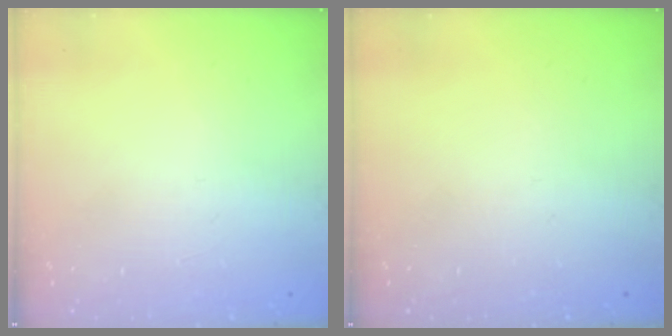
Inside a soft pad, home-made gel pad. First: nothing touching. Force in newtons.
{"total": 0.0}